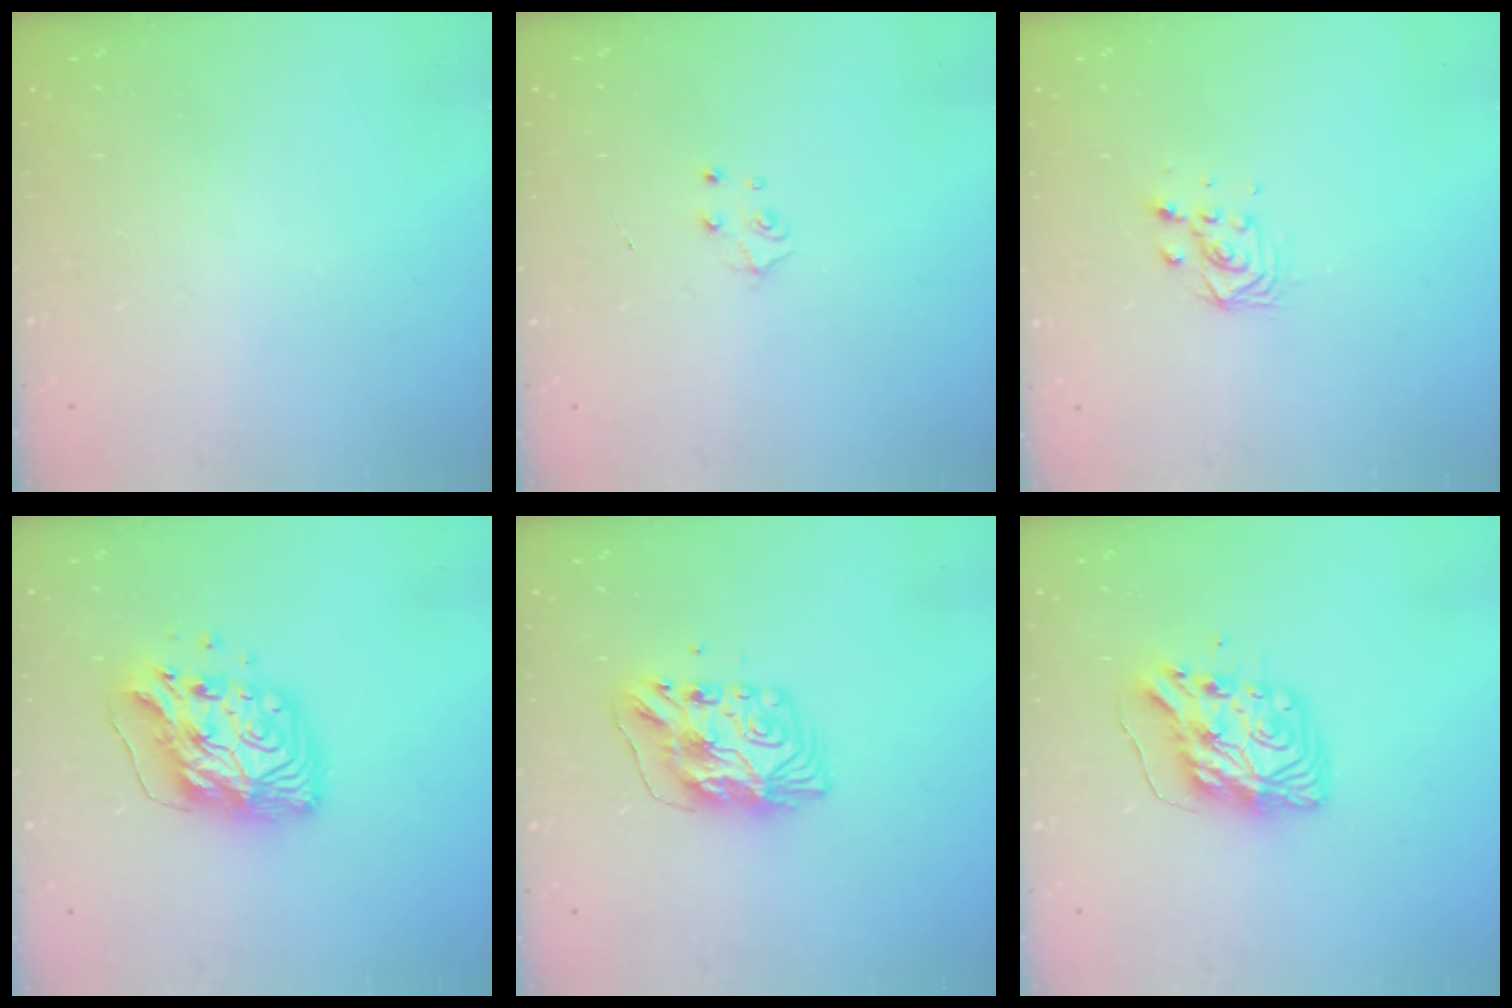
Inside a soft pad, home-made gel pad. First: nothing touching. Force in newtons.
{"total": 4.0, "press": 4.0, "slide": 0.5}
{"total": 5.0, "press": 5.0, "slide": 0.3}
{"total": 14.5, "press": 14.4, "slide": 1.8}
{"total": 10.3, "press": 10.3, "slide": 0.8}
{"total": 11.0, "press": 10.9, "slide": 1.6}